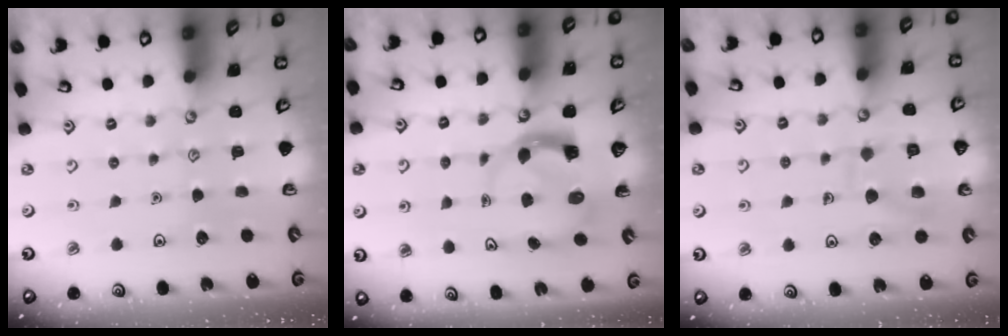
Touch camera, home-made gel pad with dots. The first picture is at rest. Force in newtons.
{"total": 3.6, "press": 3.6, "slide": 0.5}
{"total": 9.9, "press": 9.8, "slide": 0.9}